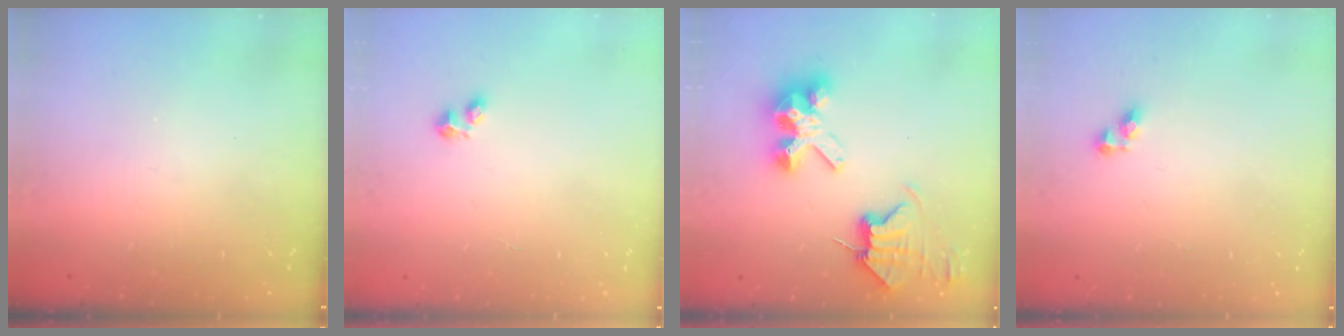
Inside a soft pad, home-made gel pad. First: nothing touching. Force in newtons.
{"total": 2.9, "press": 2.8, "slide": 0.6}
{"total": 9.9, "press": 9.9, "slide": 1.1}
{"total": 4.8, "press": 4.7, "slide": 0.3}